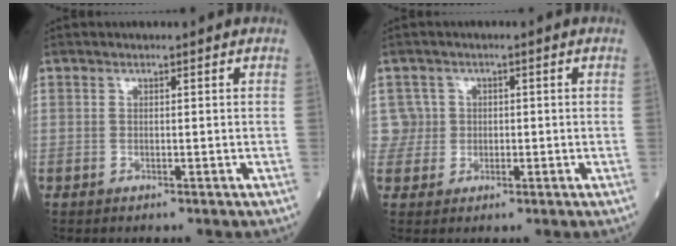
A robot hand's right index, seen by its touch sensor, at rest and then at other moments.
{"total": 3.4, "force": [0.5, 3.3, -0.6], "torque": [0.031, 0.009, 0.008]}